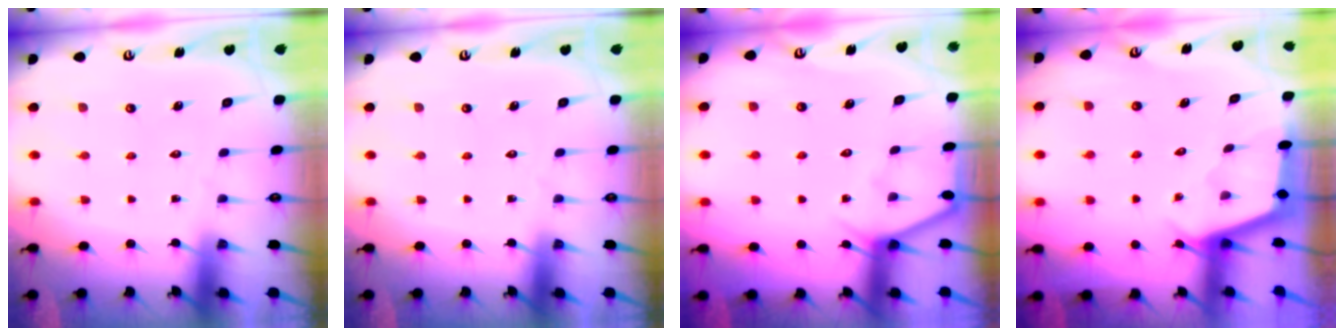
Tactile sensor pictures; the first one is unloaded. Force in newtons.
{"total": 0.0}
{"total": 5.7, "press": 5.7, "slide": 0.5}
{"total": 2.4, "press": 2.4, "slide": 0.2}